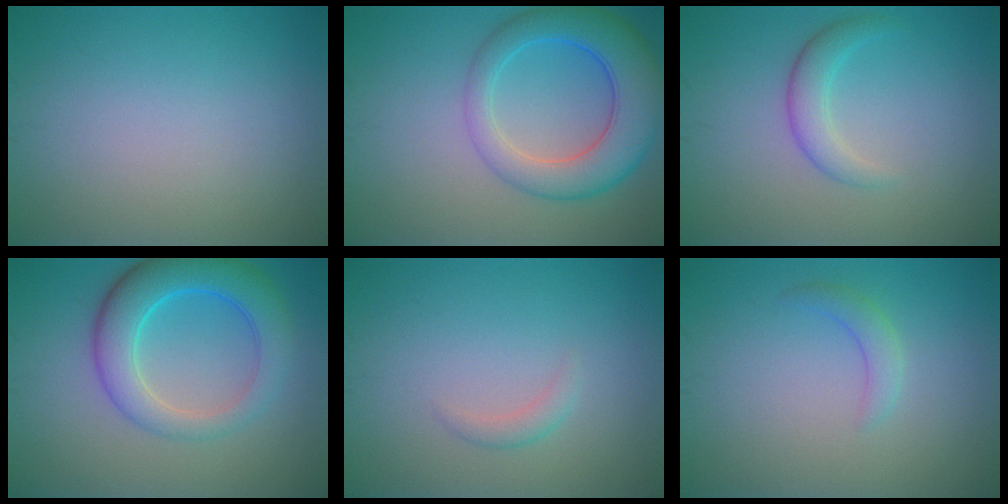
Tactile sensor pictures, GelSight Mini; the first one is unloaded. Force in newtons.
{"total": 7.2, "press": 7.2, "slide": 0.3}
{"total": 2.5, "press": 2.5, "slide": 0.1}
{"total": 6.5, "press": 6.5, "slide": 0.1}
{"total": 1.1, "press": 1.1, "slide": 0.1}
{"total": 1.6, "press": 1.6, "slide": 0.1}